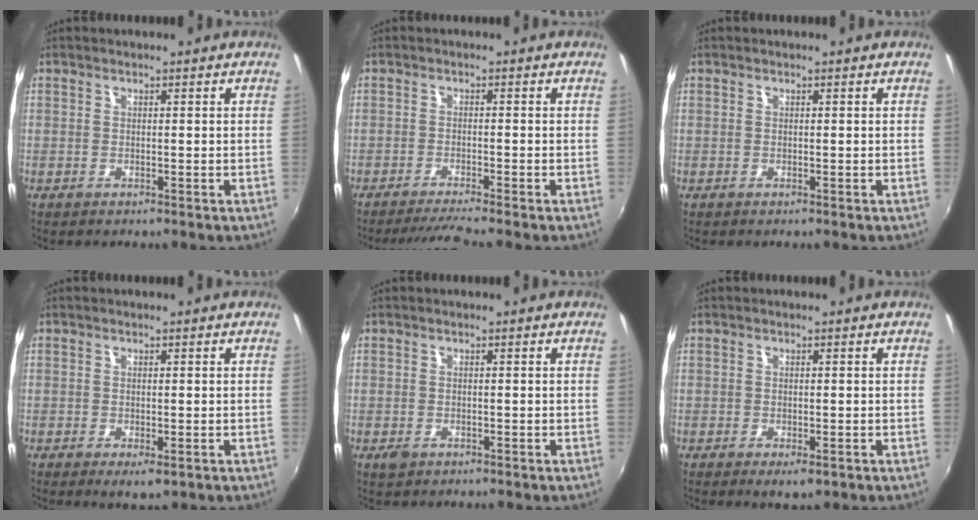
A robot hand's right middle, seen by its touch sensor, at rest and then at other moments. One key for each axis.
{"total": 4.5, "fx": -4.0, "fy": -1.0, "fz": 1.8, "tx": -0.051, "ty": -0.004, "tz": -0.070}
{"total": 0.0}
{"total": 2.1, "fx": -0.7, "fy": 0.9, "fz": 1.8, "tx": -0.032, "ty": -0.011, "tz": -0.007}
{"total": 1.7, "fx": -0.9, "fy": 1.2, "fz": 0.8, "tx": -0.015, "ty": -0.003, "tz": -0.016}
{"total": 2.3, "fx": -1.1, "fy": 1.1, "fz": 1.8, "tx": -0.033, "ty": -0.011, "tz": -0.014}